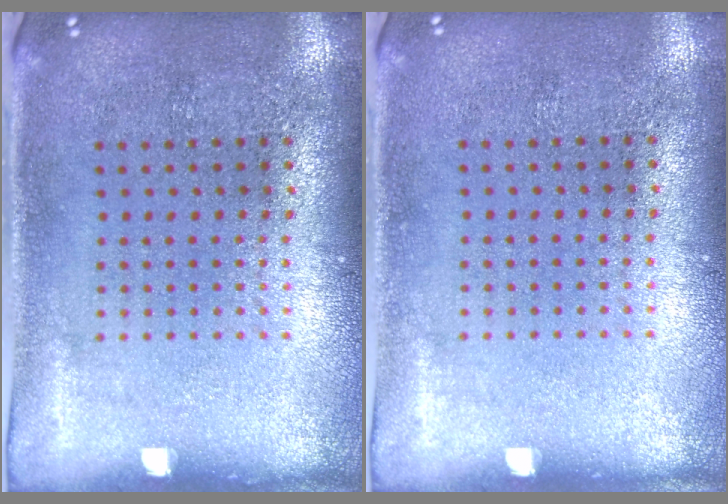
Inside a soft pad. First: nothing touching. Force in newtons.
{"total": 0.0}